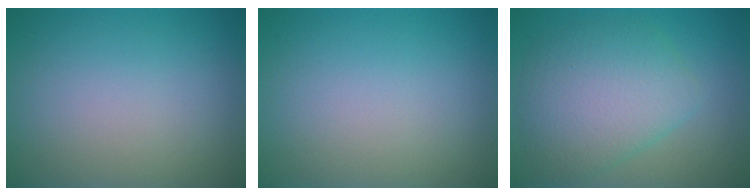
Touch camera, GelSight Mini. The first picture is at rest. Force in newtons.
{"total": 0.0}
{"total": 5.7, "press": 5.7, "slide": 0.2}